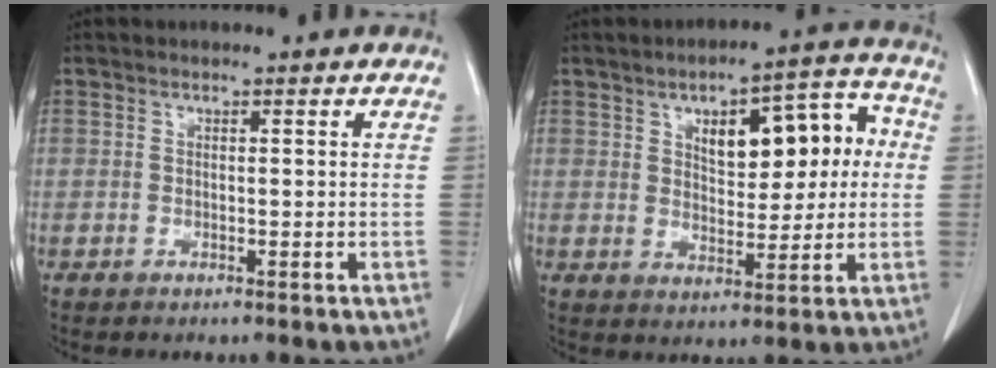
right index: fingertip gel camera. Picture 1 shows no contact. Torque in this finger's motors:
{"motor_torque": [0.31, 0.11, 0.20, 0.06]}